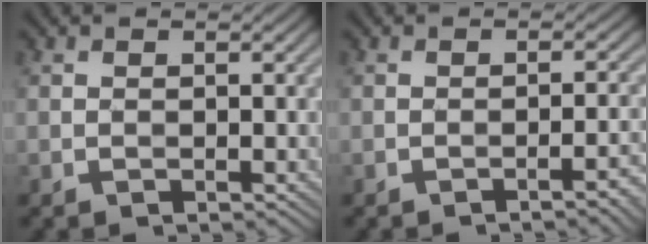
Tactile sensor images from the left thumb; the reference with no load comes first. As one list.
[{"total": 3.5, "force": [-1.8, 0.6, 2.9], "torque": [-0.033, 0.015, -0.031]}]